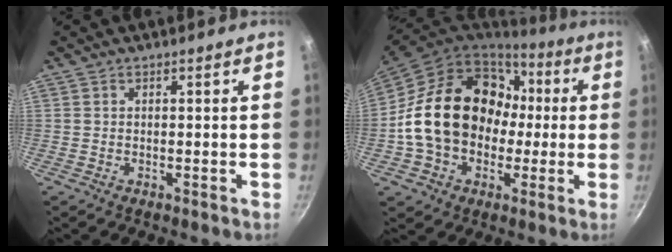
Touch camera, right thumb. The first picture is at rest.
{"total": 22.0, "force": [0.5, 17.1, 13.8], "torque": [-0.215, 0.055, 0.018]}